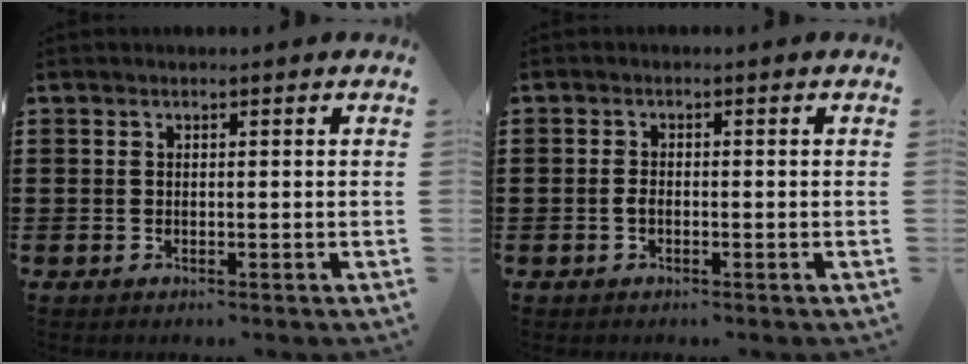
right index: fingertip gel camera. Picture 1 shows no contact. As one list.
[{"total": 1.0, "force": [-0.4, 0.5, 0.8], "torque": [-0.024, -0.007, -0.010]}]